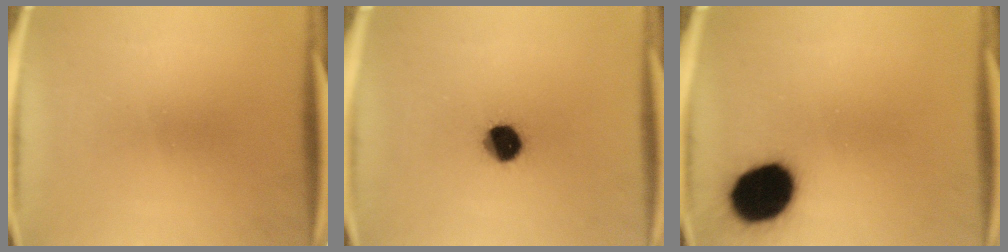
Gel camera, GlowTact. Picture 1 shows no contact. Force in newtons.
{"total": 8.3}
{"total": 16.5}